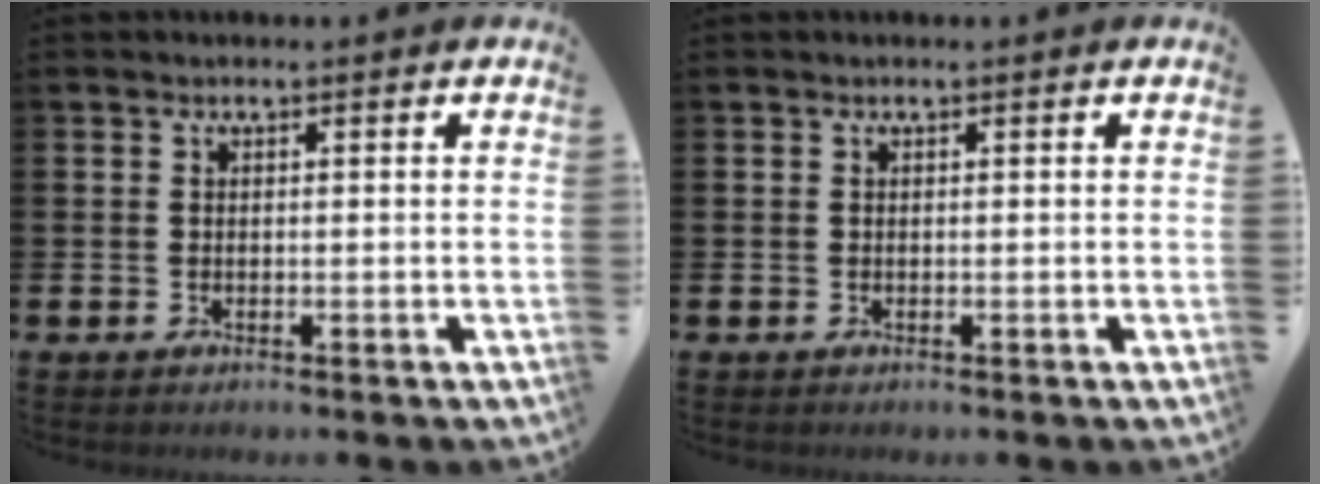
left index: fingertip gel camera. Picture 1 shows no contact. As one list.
[{"total": 0.0}]